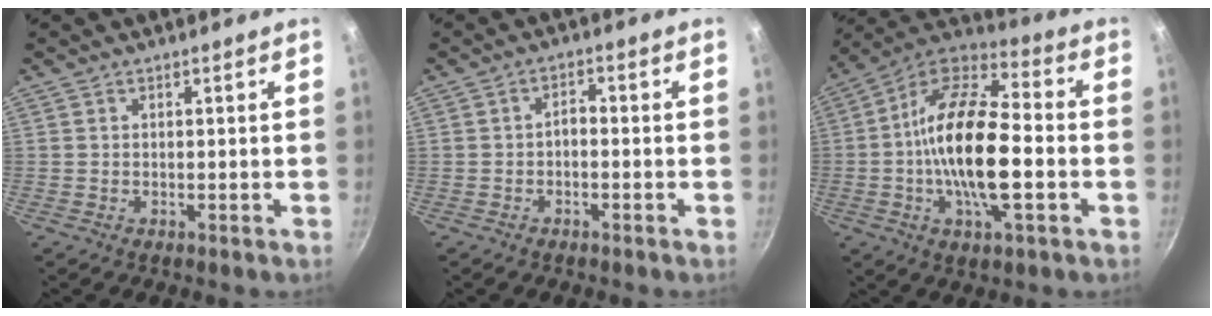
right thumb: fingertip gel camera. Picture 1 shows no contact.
{"total": 2.0, "force": [-1.0, 1.0, 1.4], "torque": [-0.021, 0.017, -0.018]}
{"total": 20.3, "force": [-2.8, 8.3, 18.3], "torque": [-0.327, 0.031, -0.071]}